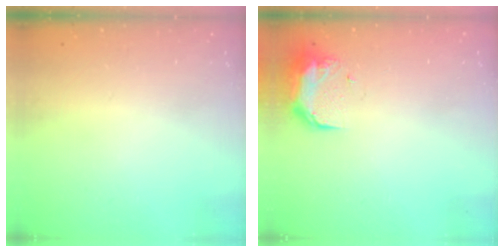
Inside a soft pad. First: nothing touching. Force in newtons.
{"total": 9.1, "press": 9.0, "slide": 1.5}